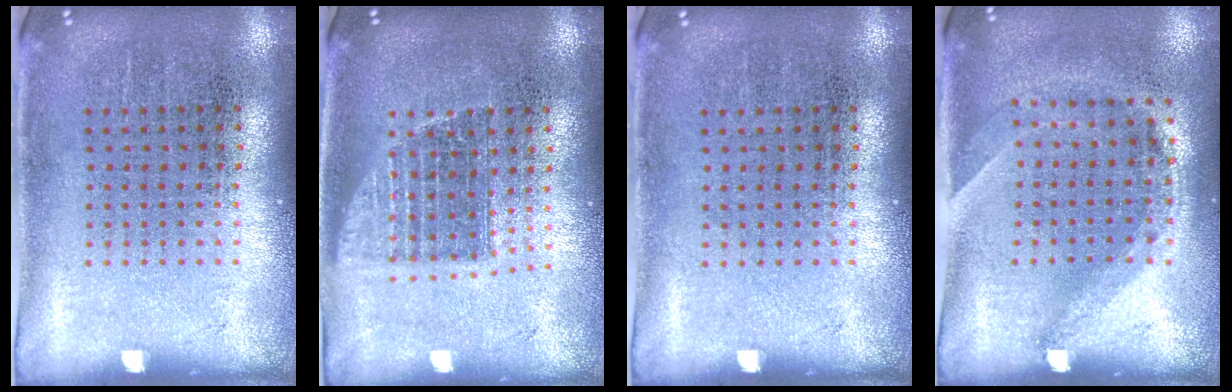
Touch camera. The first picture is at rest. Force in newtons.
{"total": 1.4, "press": 1.2, "slide": 0.7}
{"total": 0.0}
{"total": 1.4, "press": 1.1, "slide": 0.9}